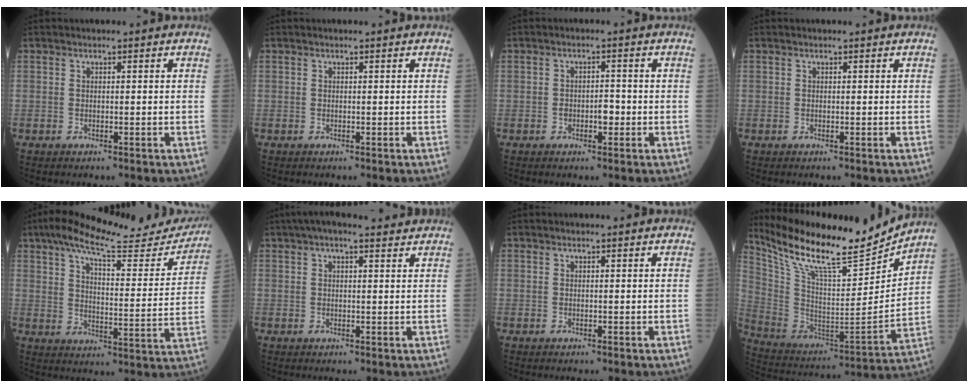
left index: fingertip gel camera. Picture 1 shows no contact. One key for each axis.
{"total": 0.0}
{"total": 2.3, "fx": -0.7, "fy": 1.1, "fz": 1.8, "tx": -0.025, "ty": 0.005, "tz": -0.010}
{"total": 0.0}
{"total": 19.6, "fx": 17.7, "fy": 3.1, "fz": 7.8, "tx": -0.120, "ty": -0.013, "tz": 0.235}
{"total": 7.0, "fx": 5.7, "fy": 1.5, "fz": 3.8, "tx": -0.064, "ty": 0.040, "tz": 0.081}
{"total": 0.0}
{"total": 20.9, "fx": 18.1, "fy": 2.9, "fz": 10.0, "tx": -0.192, "ty": -0.017, "tz": 0.310}